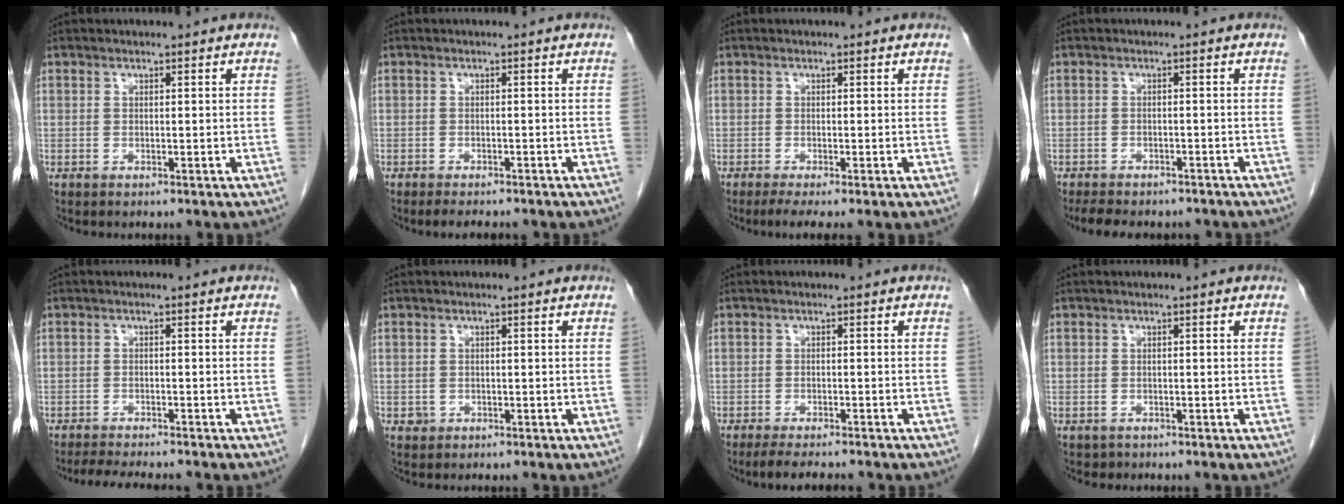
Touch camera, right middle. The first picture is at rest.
{"total": 3.7, "force": [-3.1, 1.1, 1.7], "torque": [-0.023, -0.006, -0.036]}
{"total": 2.9, "force": [-1.9, 0.0, 2.1], "torque": [-0.035, -0.010, -0.033]}
{"total": 9.5, "force": [-8.3, 3.1, 3.5], "torque": [-0.065, -0.004, -0.106]}
{"total": 7.1, "force": [-6.4, 0.7, 3.0], "torque": [-0.047, -0.014, -0.096]}
{"total": 0.9, "force": [-0.3, 0.8, 0.1], "torque": [-0.001, 0.003, -0.003]}
{"total": 5.4, "force": [-4.7, 0.8, 2.7], "torque": [-0.038, -0.010, -0.069]}
{"total": 0.9, "force": [-0.6, 0.6, -0.2], "torque": [-0.009, 0.002, -0.009]}